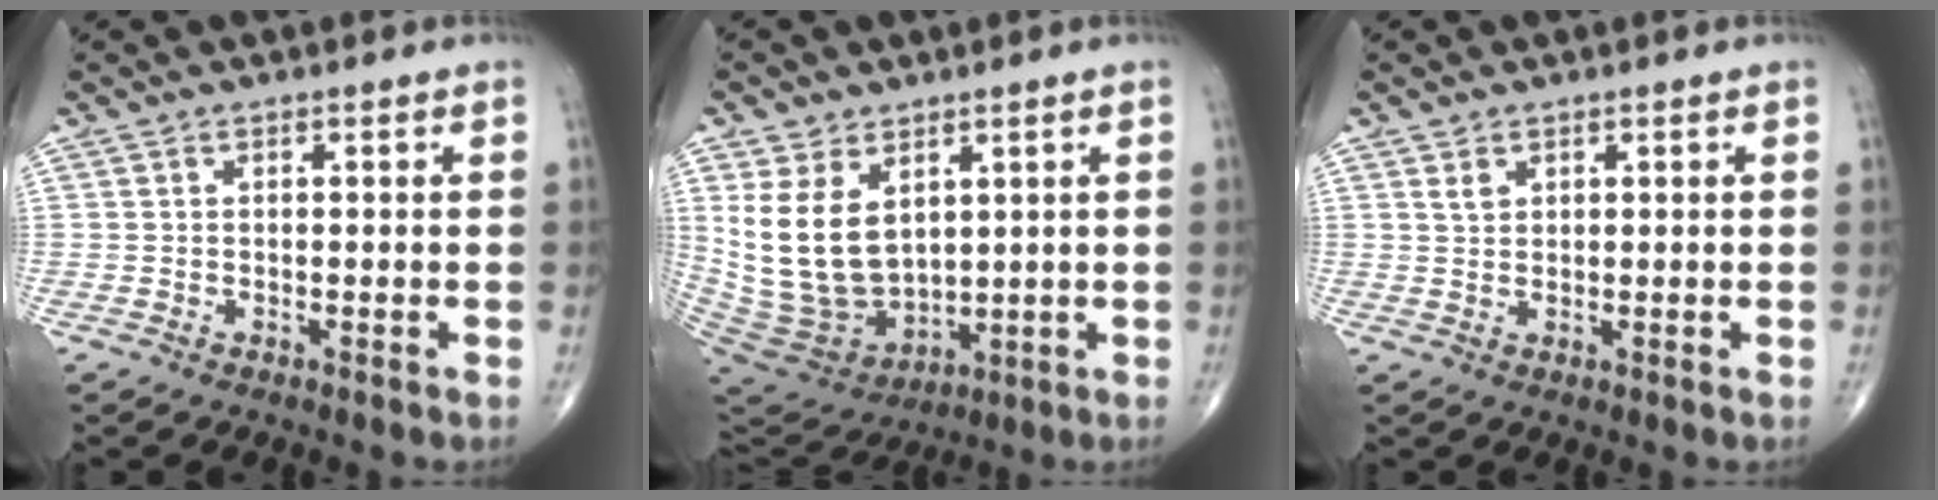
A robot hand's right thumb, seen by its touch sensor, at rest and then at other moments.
{"total": 14.8, "force": [4.1, 9.8, 10.2], "torque": [-0.174, -0.025, 0.109]}
{"total": 1.8, "force": [1.1, 1.1, 0.9], "torque": [-0.011, -0.004, 0.024]}